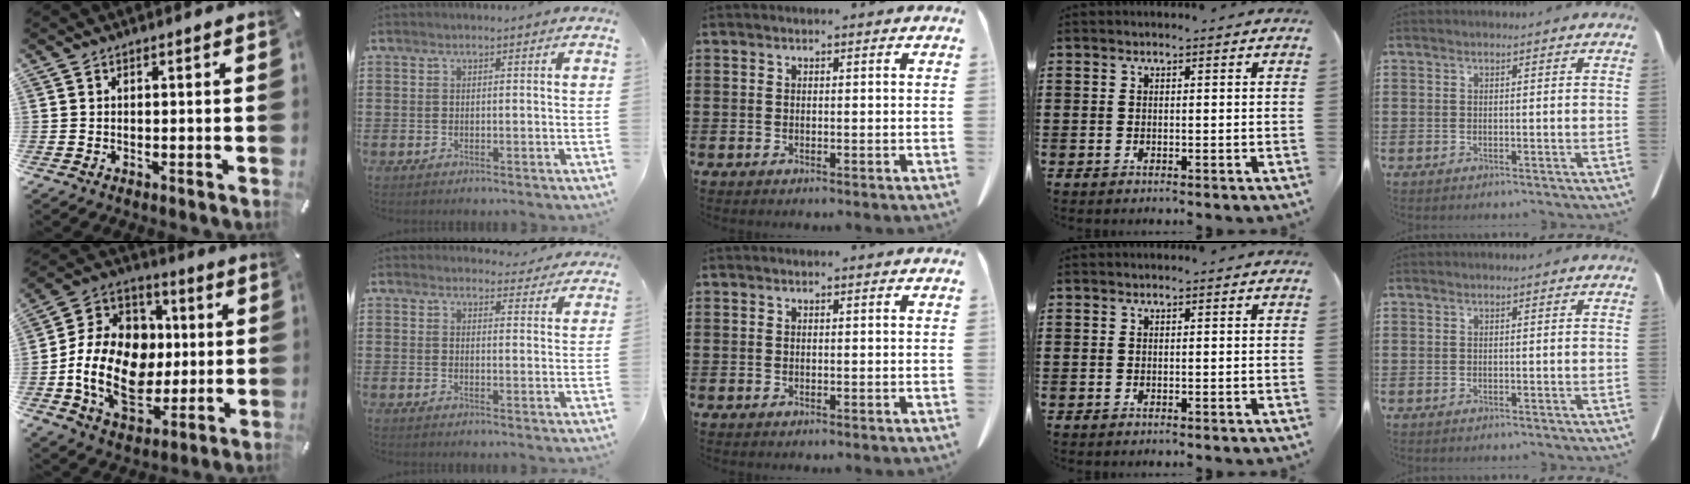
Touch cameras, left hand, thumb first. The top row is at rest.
{"thumb": {"total": 19.8, "force": [-2.3, 15.4, 12.2], "torque": [-0.254, 0.010, -0.035]}, "index": {"total": 3.3, "force": [3.1, 0.8, 0.6], "torque": [-0.013, -0.013, 0.056]}}